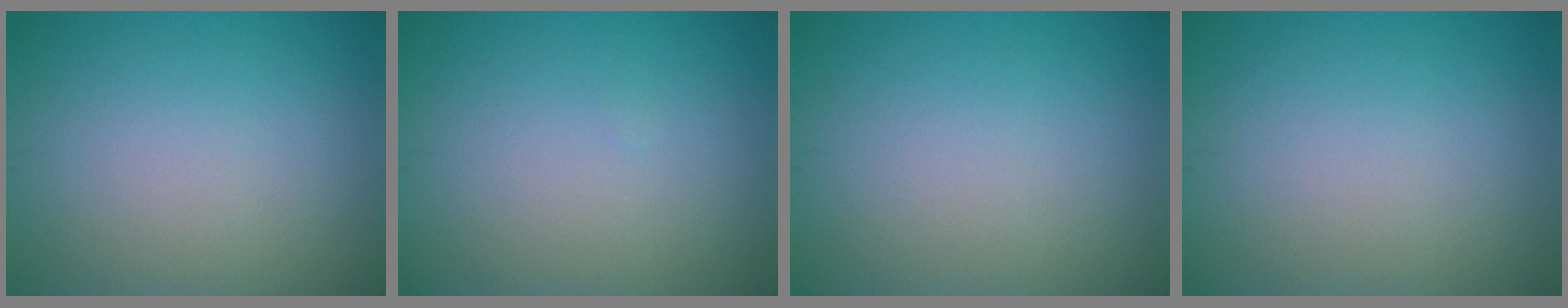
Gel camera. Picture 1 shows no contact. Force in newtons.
{"total": 0.0}
{"total": 0.0}
{"total": 0.0}